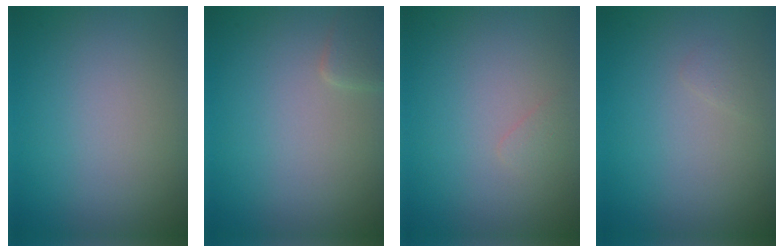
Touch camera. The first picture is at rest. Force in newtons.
{"total": 1.4, "press": 1.4, "slide": 0.1}
{"total": 0.6, "press": 0.6, "slide": 0.1}
{"total": 0.5, "press": 0.5, "slide": 0.0}